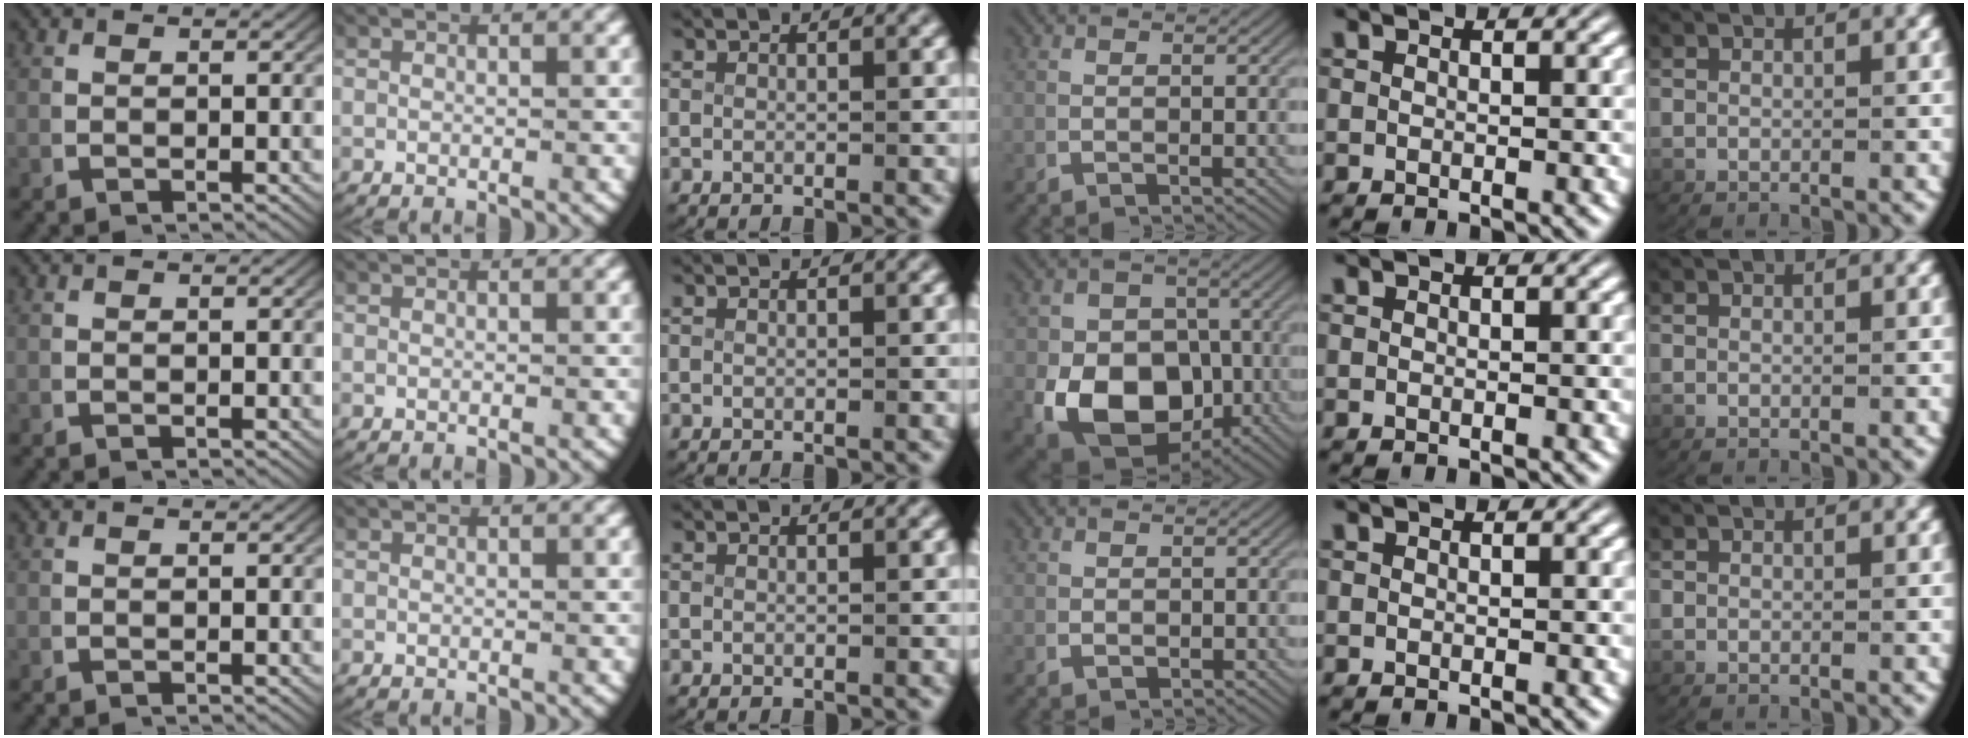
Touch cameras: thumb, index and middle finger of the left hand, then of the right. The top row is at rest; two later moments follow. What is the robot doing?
{"motion": "lift_and_place", "object": "paper towel"}